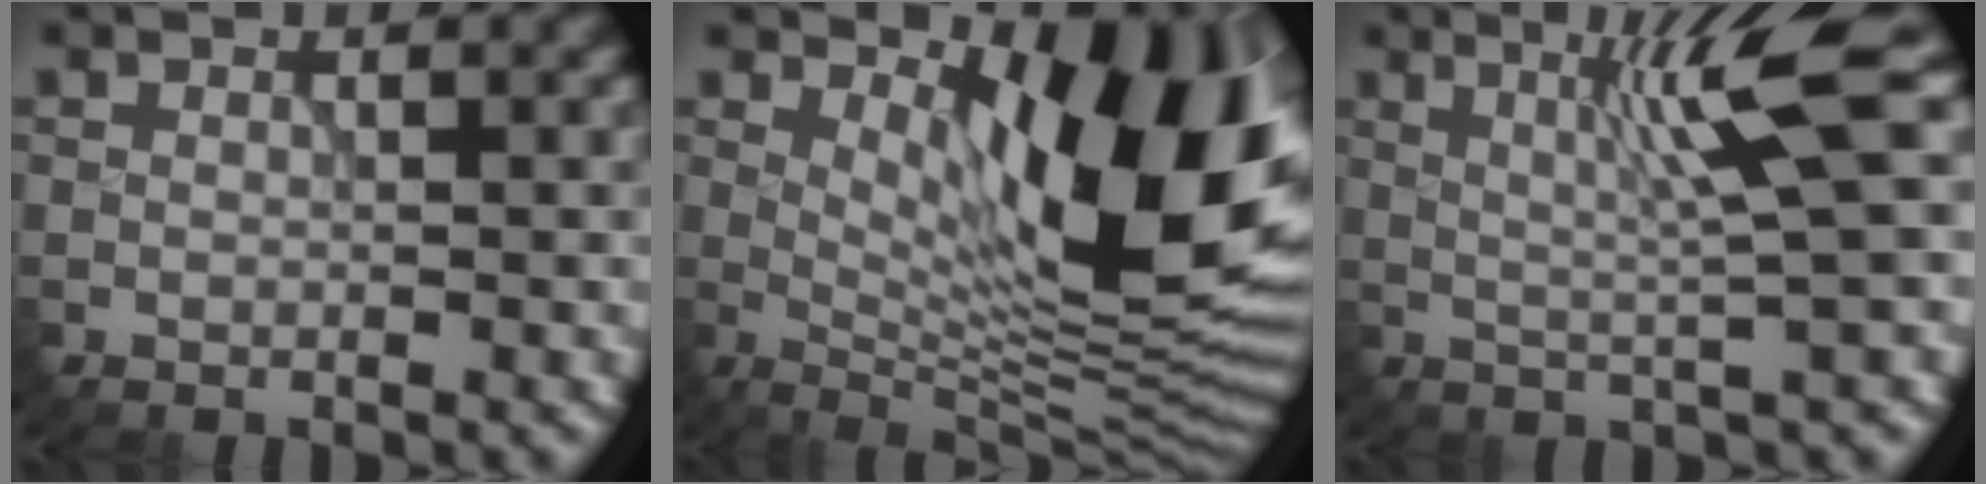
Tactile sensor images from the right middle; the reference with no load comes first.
{"total": 12.9, "force": [3.3, 5.1, 11.4], "torque": [-0.157, -0.005, 0.058]}
{"total": 6.3, "force": [1.8, 0.0, 6.1], "torque": [-0.104, 0.011, 0.033]}